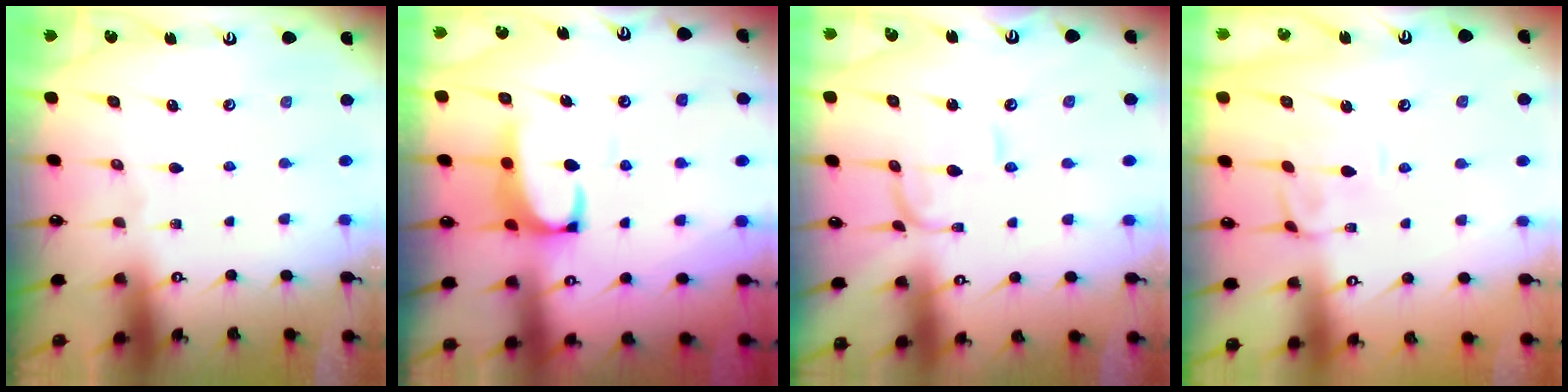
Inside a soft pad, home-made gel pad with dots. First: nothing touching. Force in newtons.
{"total": 2.5, "press": 2.3, "slide": 1.0}
{"total": 1.3, "press": 1.3, "slide": 0.1}
{"total": 2.5, "press": 2.4, "slide": 0.7}